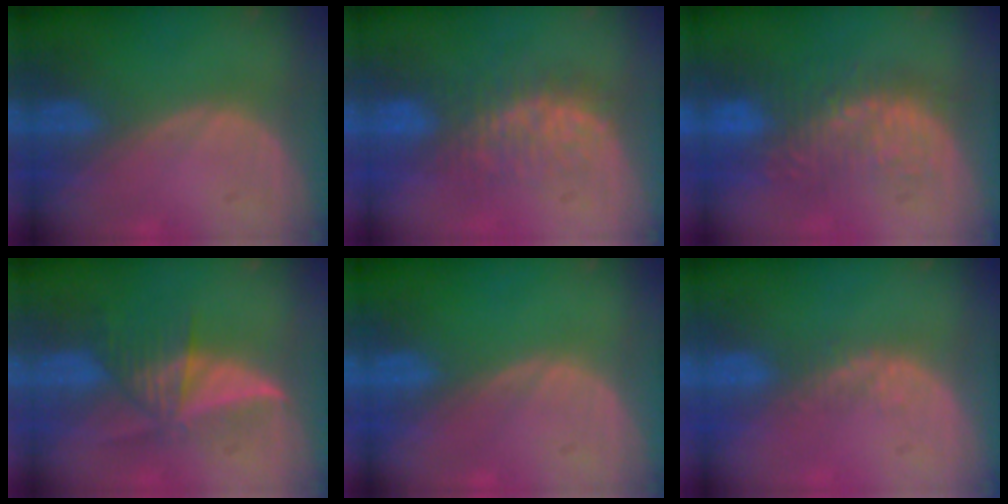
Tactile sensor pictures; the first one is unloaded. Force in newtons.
{"total": 7.6, "press": 7.3, "slide": 1.9}
{"total": 9.7, "press": 8.9, "slide": 3.9}
{"total": 6.1, "press": 6.0, "slide": 1.2}
{"total": 0.0}
{"total": 2.2, "press": 1.6, "slide": 1.5}